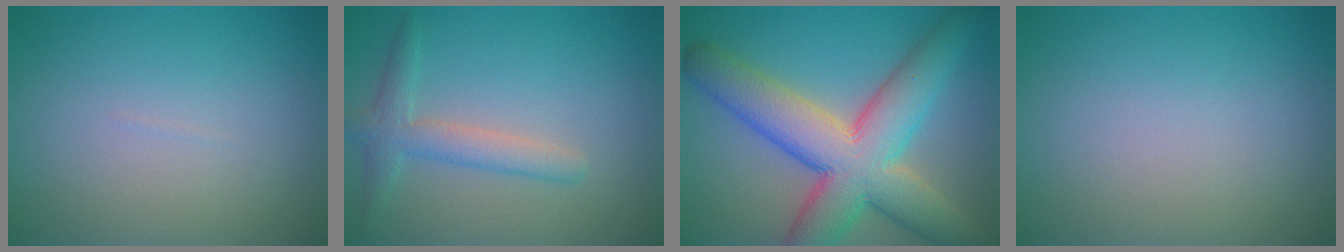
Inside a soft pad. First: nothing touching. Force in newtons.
{"total": 2.9, "press": 2.9, "slide": 0.1}
{"total": 11.2, "press": 11.2, "slide": 0.5}
{"total": 0.0}